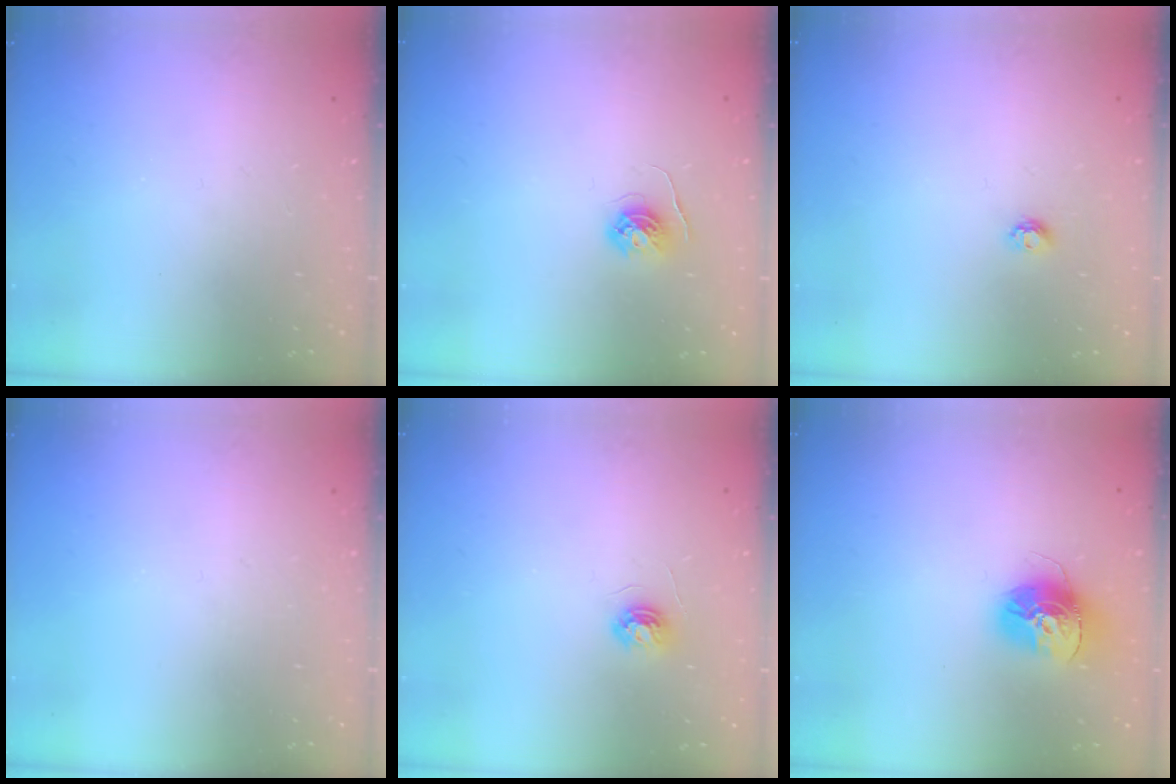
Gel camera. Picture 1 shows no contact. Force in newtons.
{"total": 4.8, "press": 4.7, "slide": 0.5}
{"total": 4.2, "press": 4.1, "slide": 0.4}
{"total": 0.0}
{"total": 4.4, "press": 4.4, "slide": 0.5}
{"total": 14.6, "press": 14.6, "slide": 1.5}